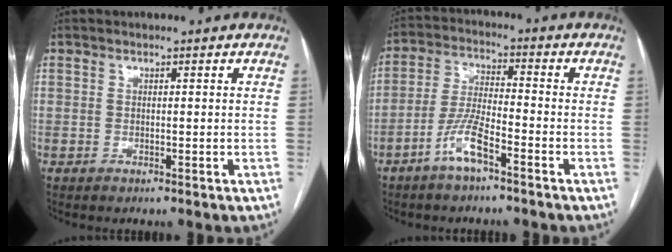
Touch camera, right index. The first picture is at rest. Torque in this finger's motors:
{"motor_torque": [0.29, -0.12, 0.07, 0.01]}